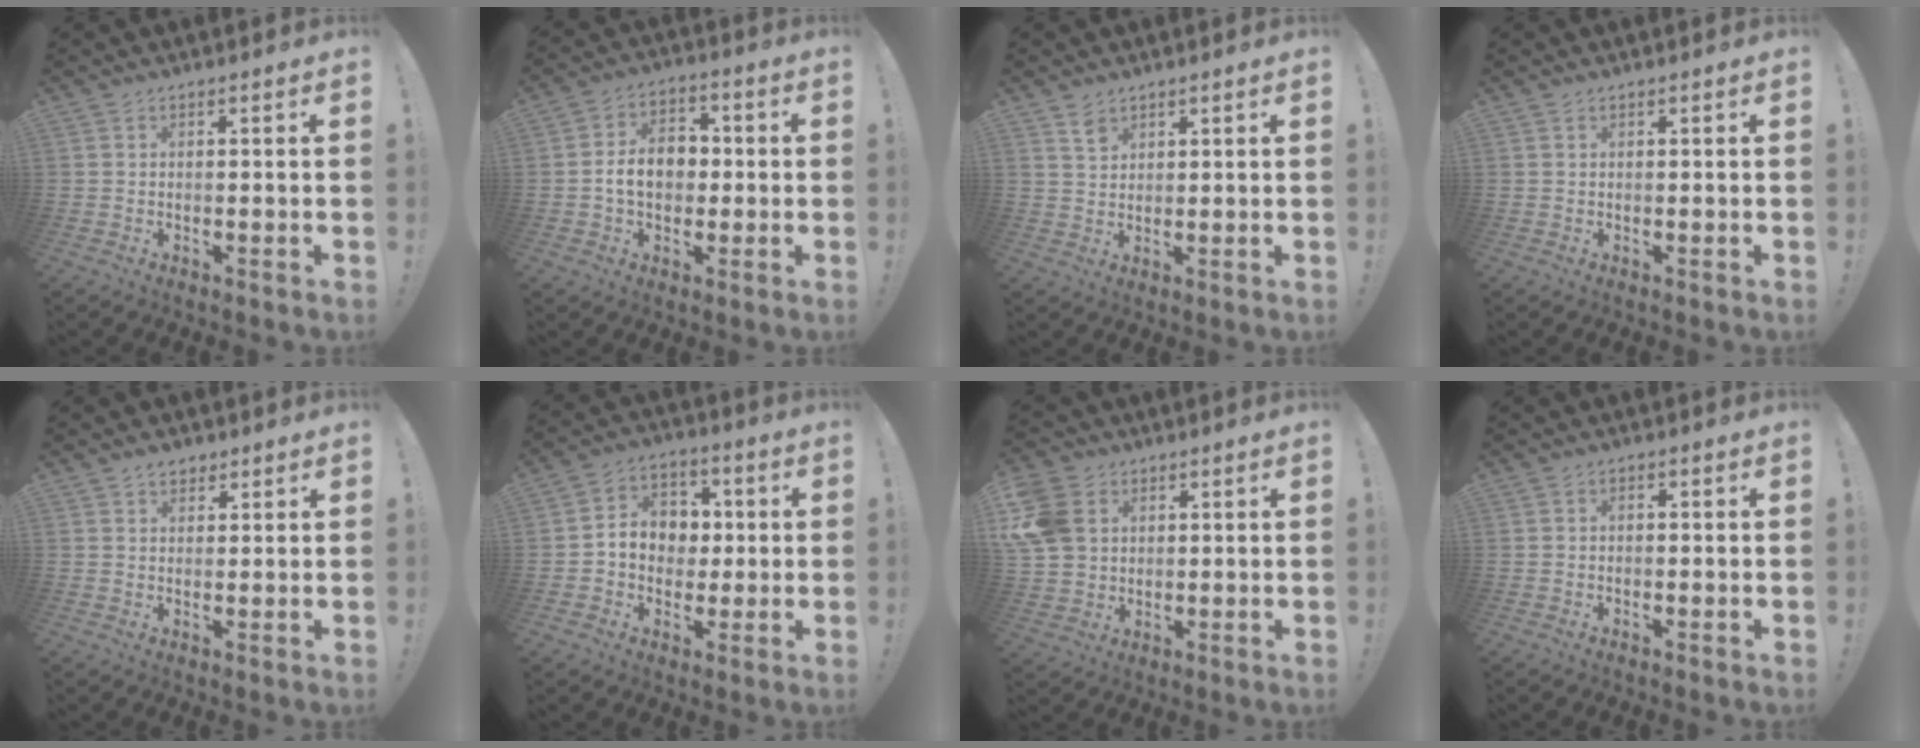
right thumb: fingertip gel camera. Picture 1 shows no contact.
{"total": 10.9, "force": [-0.6, 7.9, 7.5], "torque": [-0.123, 0.018, -0.008]}
{"total": 4.2, "force": [3.0, 2.6, 1.3], "torque": [-0.012, -0.017, 0.056]}
{"total": 0.0}
{"total": 3.3, "force": [2.3, 2.0, 1.1], "torque": [-0.009, -0.010, 0.040]}
{"total": 10.3, "force": [0.0, 9.2, 4.5], "torque": [-0.058, 0.013, 0.010]}
{"total": 12.0, "force": [3.5, 9.6, 6.2], "torque": [-0.129, -0.006, 0.072]}
{"total": 0.9, "force": [-0.6, 0.5, 0.5], "torque": [-0.013, 0.005, -0.010]}